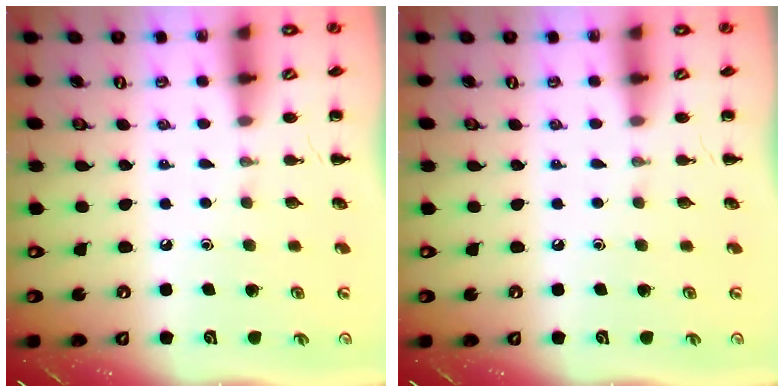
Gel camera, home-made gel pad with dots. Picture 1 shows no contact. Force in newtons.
{"total": 0.0}